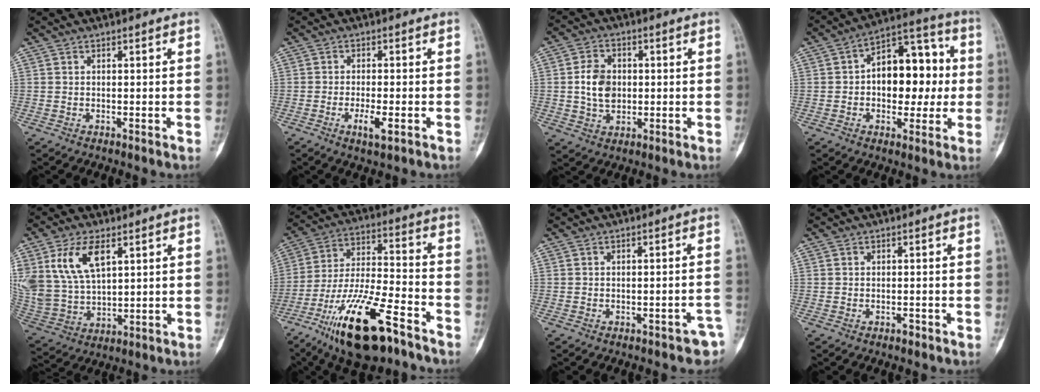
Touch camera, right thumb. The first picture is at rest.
{"total": 4.0, "force": [-1.7, 1.1, 3.5], "torque": [-0.067, -0.001, -0.028]}
{"total": 7.2, "force": [0.2, 5.5, 4.8], "torque": [-0.068, 0.002, 0.005]}
{"total": 16.1, "force": [0.5, 9.9, 12.7], "torque": [-0.133, 0.036, 0.001]}
{"total": 14.4, "force": [6.2, 7.9, 10.4], "torque": [-0.203, -0.016, 0.135]}
{"total": 20.5, "force": [-12.5, 6.2, 15.0], "torque": [-0.298, 0.062, -0.222]}
{"total": 4.7, "force": [-3.3, 2.0, 2.8], "torque": [-0.018, 0.028, -0.035]}
{"total": 0.8, "force": [-0.6, 0.4, 0.4], "torque": [-0.008, 0.004, -0.009]}